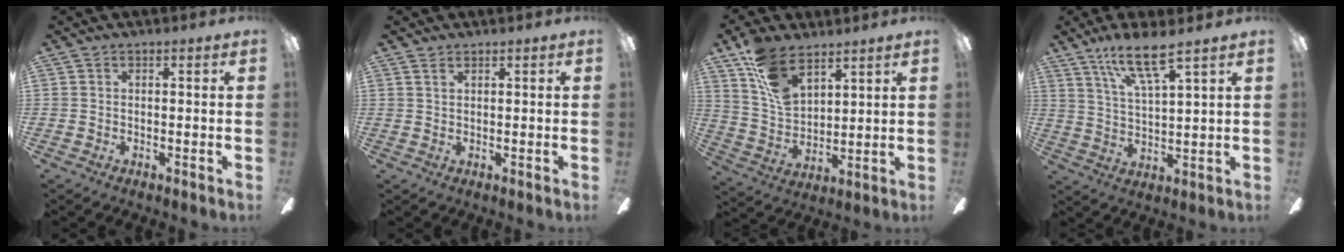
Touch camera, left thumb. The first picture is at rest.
{"total": 1.1, "force": [0.8, 0.5, 0.4], "torque": [-0.011, 0.001, 0.016]}
{"total": 12.8, "force": [8.4, 6.7, 6.9], "torque": [-0.141, -0.029, 0.164]}
{"total": 10.1, "force": [7.5, 1.6, 6.5], "torque": [-0.126, -0.033, 0.132]}